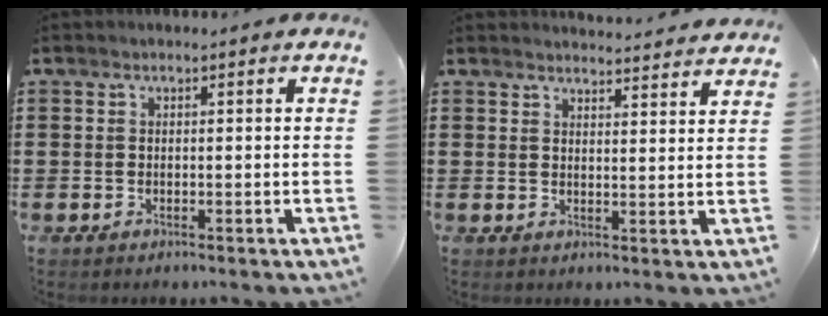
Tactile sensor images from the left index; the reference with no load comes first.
{"total": 3.2, "force": [3.2, -0.2, 0.1], "torque": [-0.004, -0.021, 0.057]}